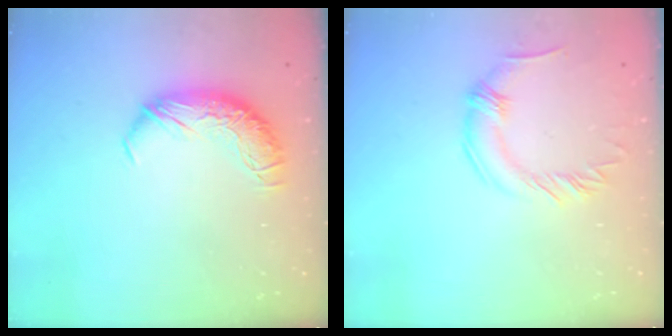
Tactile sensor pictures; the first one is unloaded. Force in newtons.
{"total": 0.0}